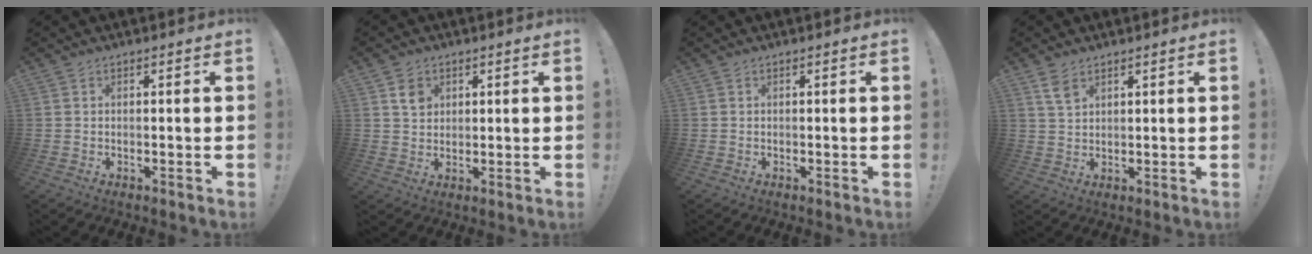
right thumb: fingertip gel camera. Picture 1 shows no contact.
{"total": 5.1, "force": [2.5, 4.1, 1.6], "torque": [-0.008, -0.013, 0.044]}
{"total": 0.0}
{"total": 3.9, "force": [2.7, 1.9, 2.2], "torque": [-0.028, -0.019, 0.048]}